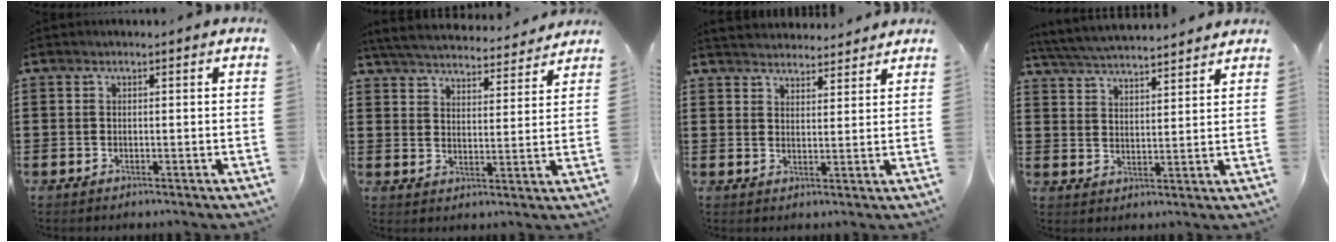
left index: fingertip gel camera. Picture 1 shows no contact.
{"total": 5.1, "force": [5.0, 0.1, 0.8], "torque": [-0.040, -0.033, 0.085]}
{"total": 3.2, "force": [3.2, 0.4, -0.3], "torque": [-0.005, -0.009, 0.058]}
{"total": 4.9, "force": [4.8, -0.1, 0.9], "torque": [-0.038, -0.024, 0.084]}